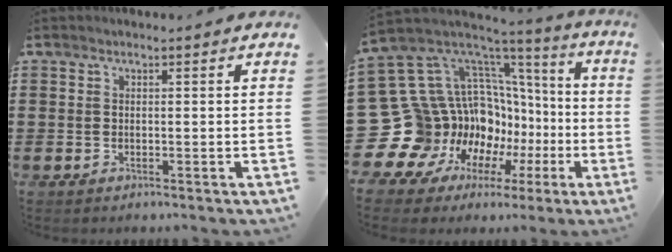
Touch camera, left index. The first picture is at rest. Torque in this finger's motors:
{"motor_torque": [1.41, 0.72, 0.49, 0.01]}